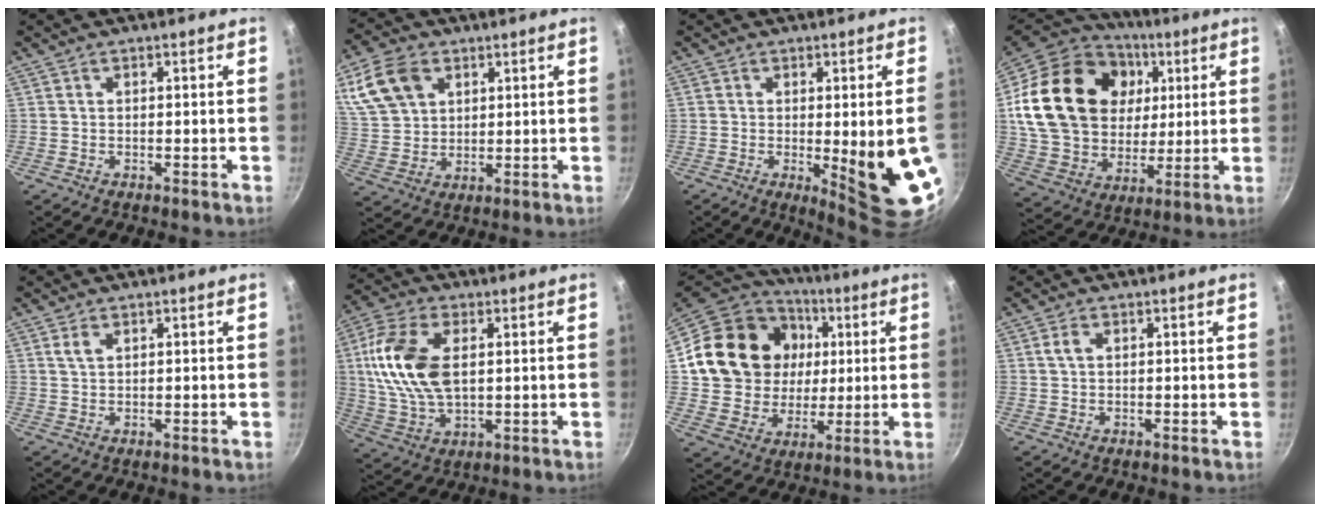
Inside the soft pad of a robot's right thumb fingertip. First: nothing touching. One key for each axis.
{"total": 12.0, "fx": 5.2, "fy": 8.4, "fz": 6.8, "tx": -0.119, "ty": -0.007, "tz": 0.105}
{"total": 12.2, "fx": -1.8, "fy": 2.1, "fz": 11.9, "tx": -0.148, "ty": -0.019, "tz": -0.011}
{"total": 29.2, "fx": 7.2, "fy": 21.4, "fz": 18.5, "tx": -0.324, "ty": 0.003, "tz": 0.134}
{"total": 2.1, "fx": 1.0, "fy": 1.1, "fz": 1.5, "tx": -0.027, "ty": -0.001, "tz": 0.020}
{"total": 15.6, "fx": 2.5, "fy": 9.0, "fz": 12.4, "tx": -0.237, "ty": -0.001, "tz": 0.046}
{"total": 22.1, "fx": 4.5, "fy": 18.5, "fz": 11.2, "tx": -0.191, "ty": 0.016, "tz": 0.085}
{"total": 1.9, "fx": 0.5, "fy": 1.2, "fz": 1.4, "tx": -0.026, "ty": 0.005, "tz": 0.010}